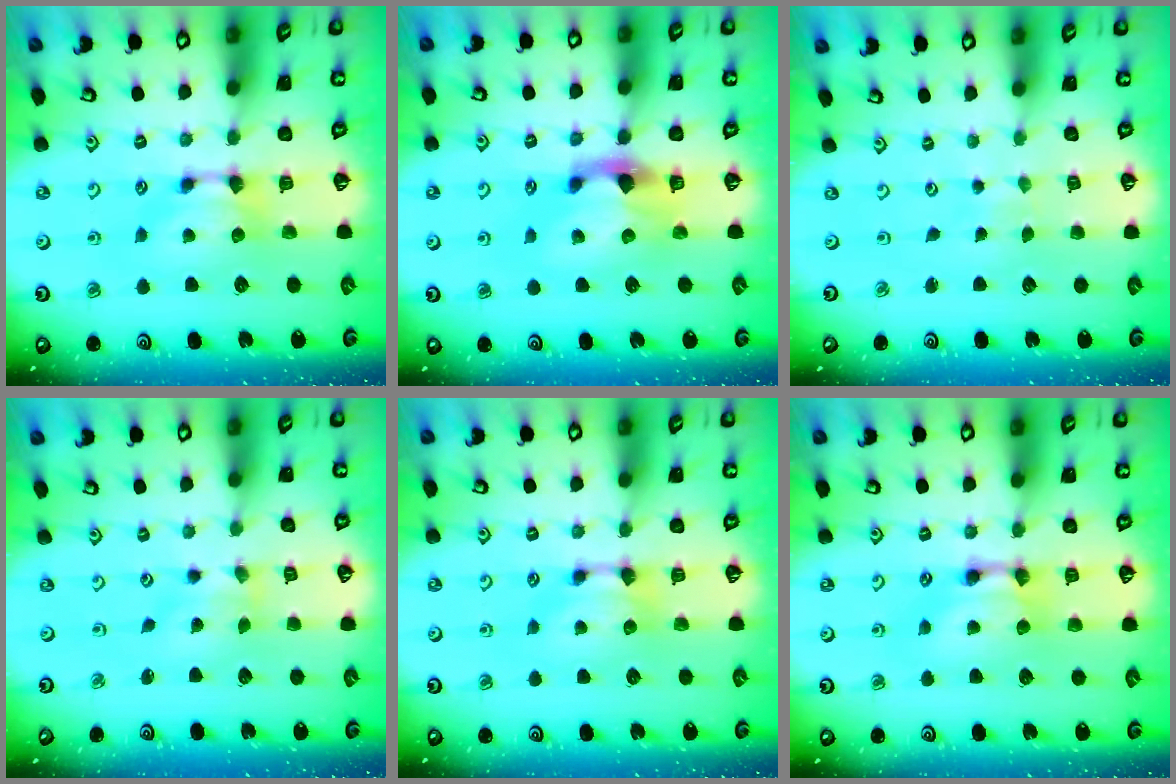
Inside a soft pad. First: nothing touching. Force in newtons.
{"total": 3.1, "press": 2.8, "slide": 1.4}
{"total": 5.4, "press": 5.4, "slide": 0.2}
{"total": 1.3, "press": 0.7, "slide": 1.1}
{"total": 0.0}
{"total": 2.0, "press": 2.0, "slide": 0.1}